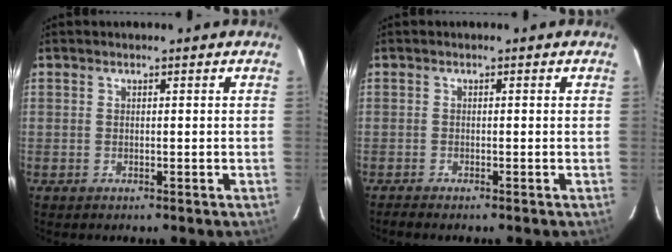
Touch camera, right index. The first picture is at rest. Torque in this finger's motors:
{"motor_torque": [-0.20, -0.07, -0.06, 0.01]}